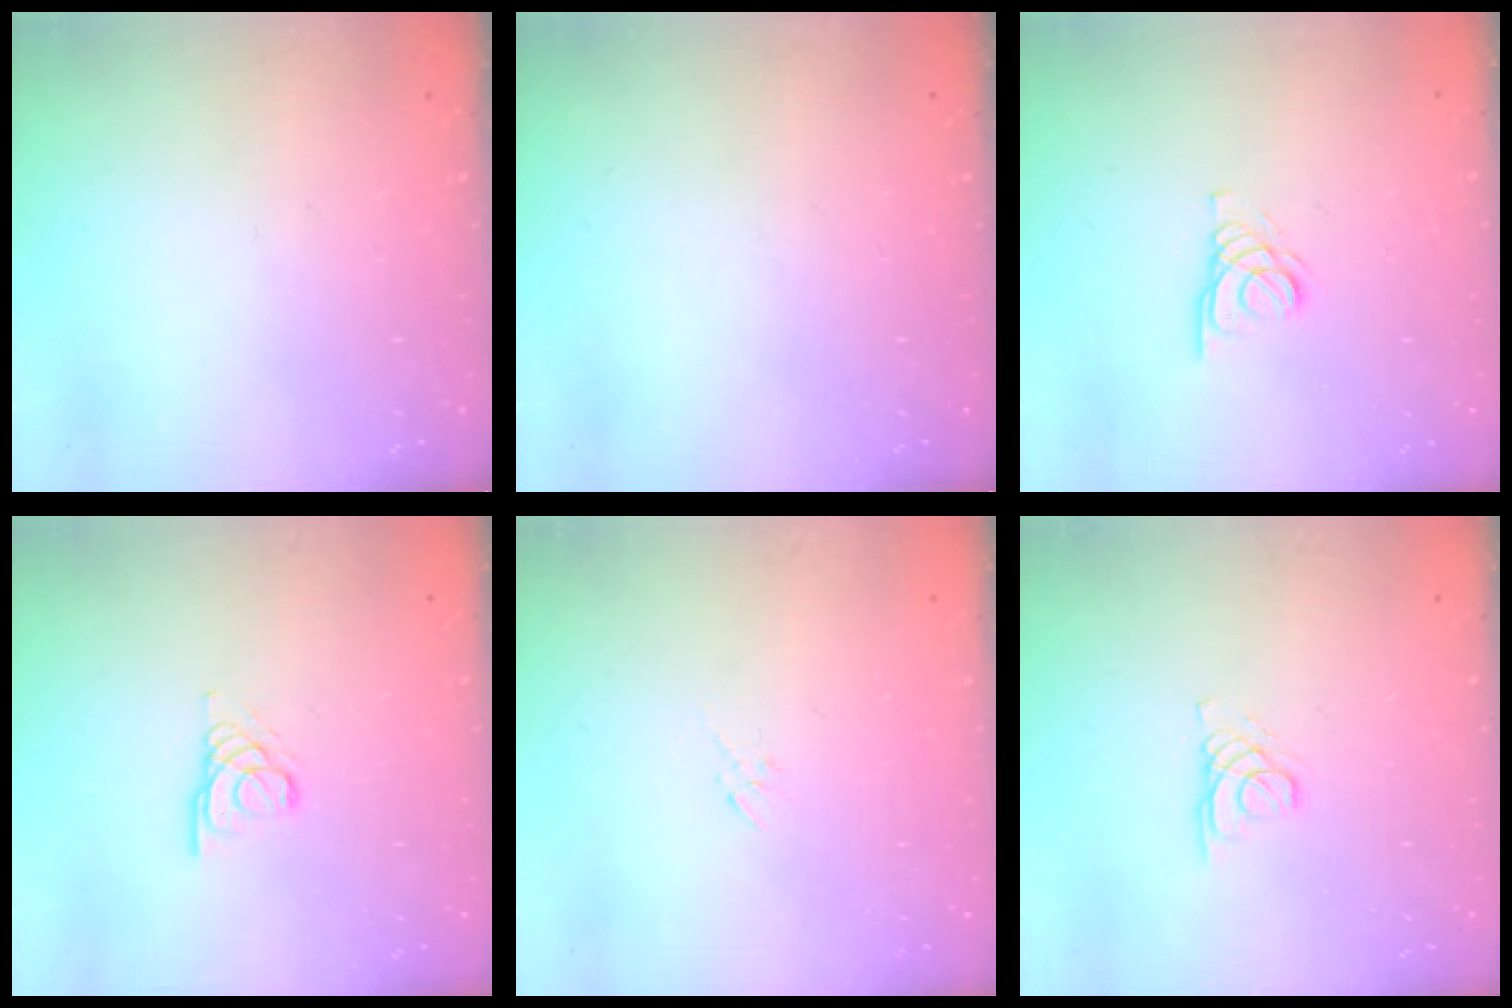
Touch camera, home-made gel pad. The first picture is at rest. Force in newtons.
{"total": 0.0}
{"total": 2.1, "press": 2.1, "slide": 0.2}
{"total": 3.1, "press": 3.1, "slide": 0.1}
{"total": 2.2, "press": 2.1, "slide": 0.4}
{"total": 1.7, "press": 1.7, "slide": 0.1}